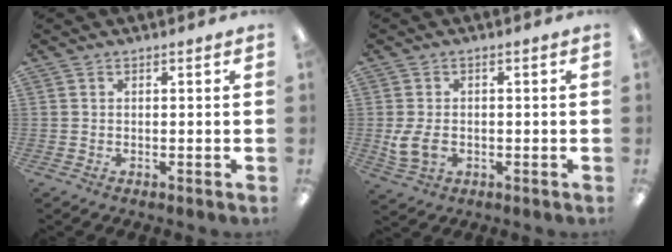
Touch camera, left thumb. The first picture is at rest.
{"total": 6.0, "force": [-0.8, 4.3, 4.1], "torque": [-0.087, -0.001, -0.015]}